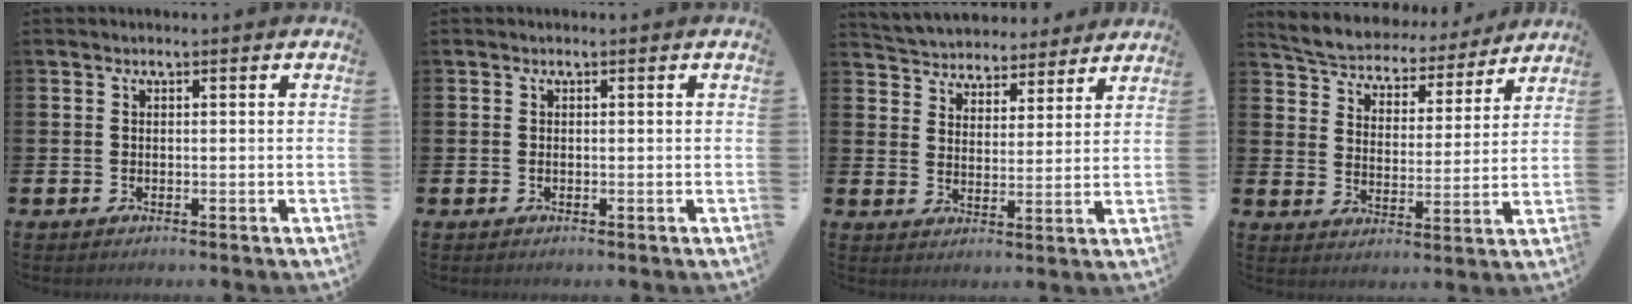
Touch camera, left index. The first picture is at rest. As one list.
[{"total": 0.0}, {"total": 5.0, "force": [4.7, 1.5, -0.4], "torque": [-0.024, -0.034, 0.082]}, {"total": 5.7, "force": [5.6, 1.4, 0.3], "torque": [-0.034, -0.049, 0.093]}]